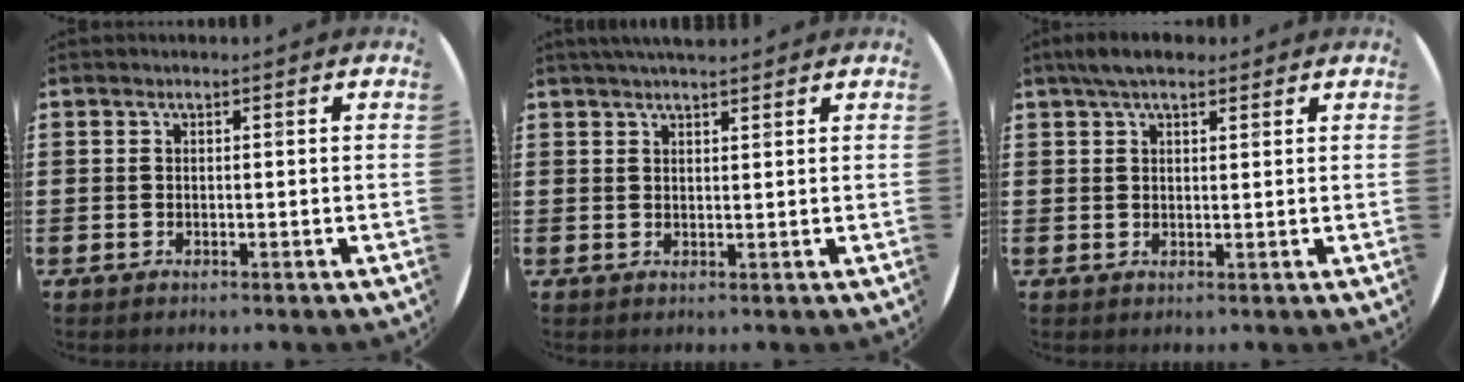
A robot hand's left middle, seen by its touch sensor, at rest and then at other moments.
{"total": 2.4, "force": [2.2, 0.3, 0.8], "torque": [-0.020, 0.001, 0.041]}
{"total": 3.5, "force": [2.7, 1.2, 1.9], "torque": [-0.044, 0.007, 0.050]}